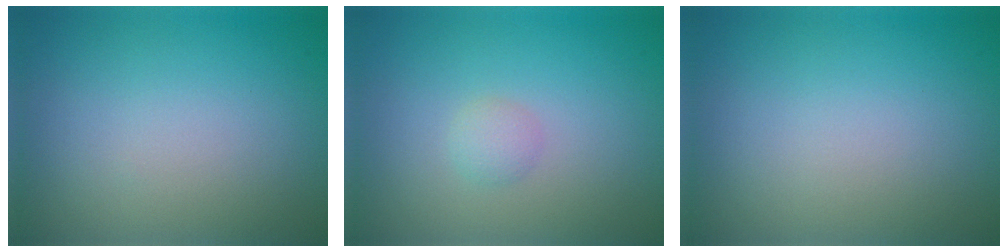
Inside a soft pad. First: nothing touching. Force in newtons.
{"total": 1.1, "press": 1.1, "slide": 0.0}
{"total": 0.0}